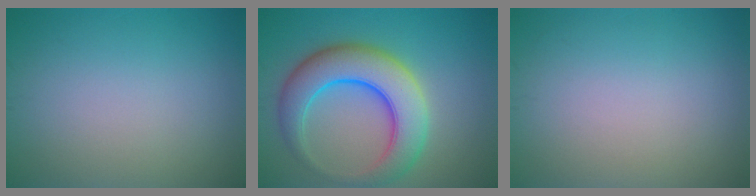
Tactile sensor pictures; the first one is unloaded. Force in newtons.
{"total": 8.4, "press": 8.4, "slide": 0.2}
{"total": 0.0}